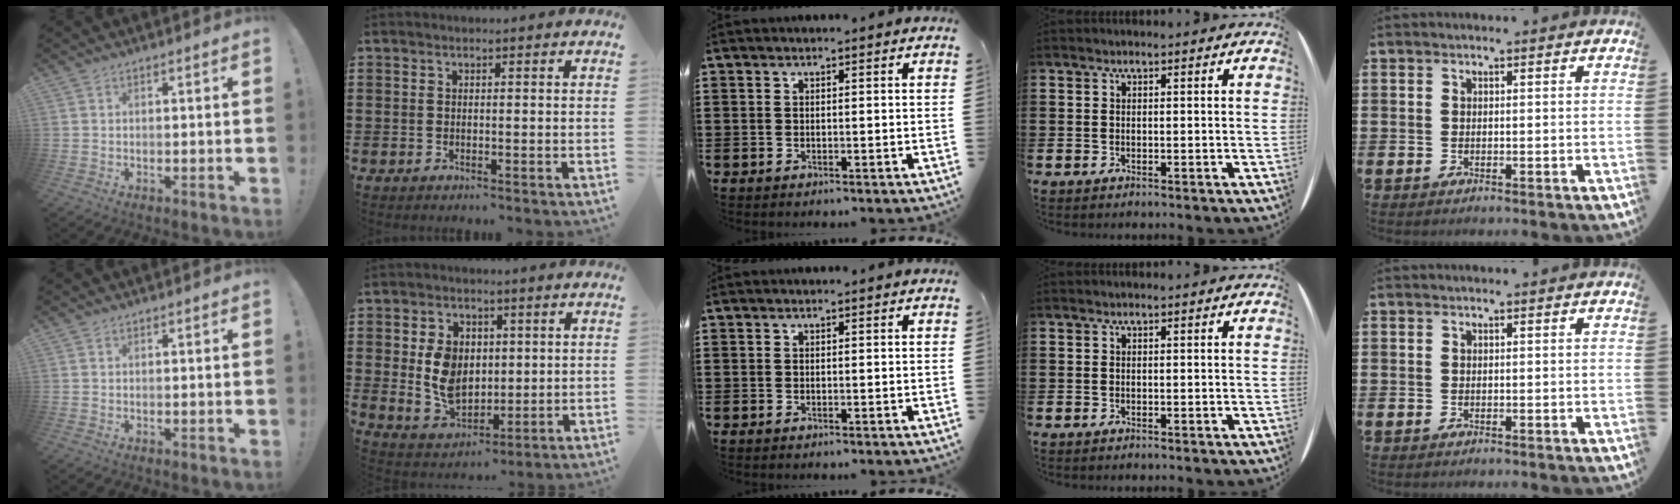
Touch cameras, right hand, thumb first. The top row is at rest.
{"index": {"total": 8.0, "force": [1.1, 6.2, 4.8], "torque": [-0.107, 0.008, 0.017]}}